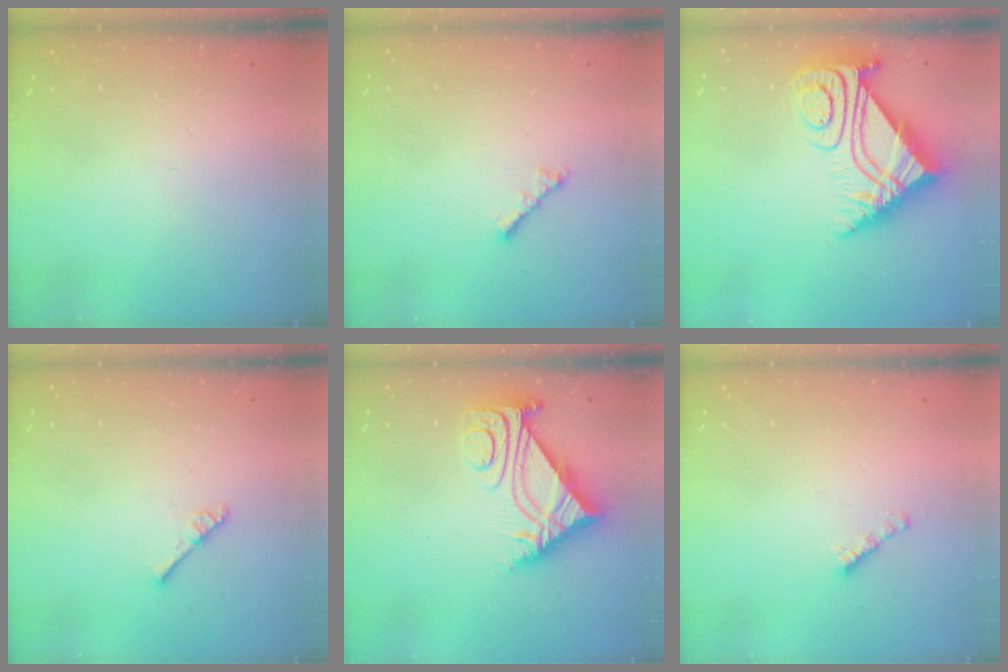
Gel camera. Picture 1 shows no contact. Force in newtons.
{"total": 3.4, "press": 3.4, "slide": 0.6}
{"total": 11.0, "press": 10.9, "slide": 1.0}
{"total": 2.6, "press": 2.6, "slide": 0.3}
{"total": 8.0, "press": 7.9, "slide": 1.2}
{"total": 2.2, "press": 2.1, "slide": 0.7}